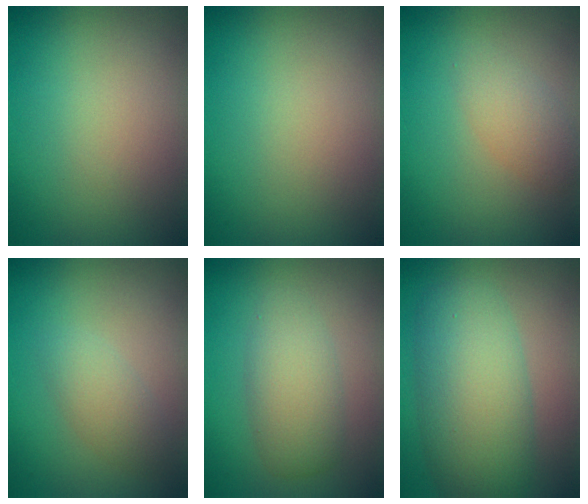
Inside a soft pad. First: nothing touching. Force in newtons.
{"total": 0.0}
{"total": 2.2, "press": 2.2, "slide": 0.1}
{"total": 2.1, "press": 2.1, "slide": 0.0}
{"total": 2.9, "press": 2.9, "slide": 0.2}
{"total": 8.0, "press": 8.0, "slide": 0.5}